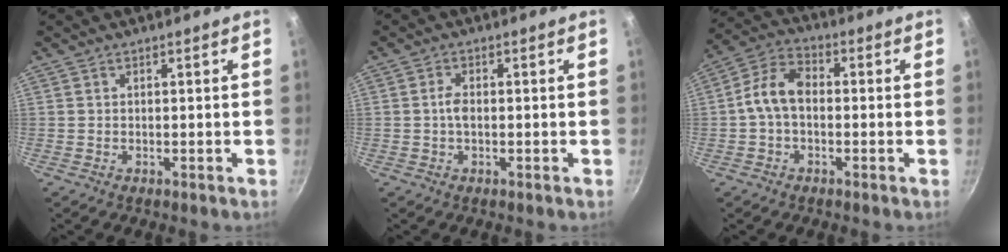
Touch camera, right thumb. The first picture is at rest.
{"total": 2.3, "force": [-0.2, 1.3, 1.9], "torque": [-0.036, 0.004, -0.006]}
{"total": 8.3, "force": [-0.6, 5.4, 6.3], "torque": [-0.113, 0.030, -0.022]}